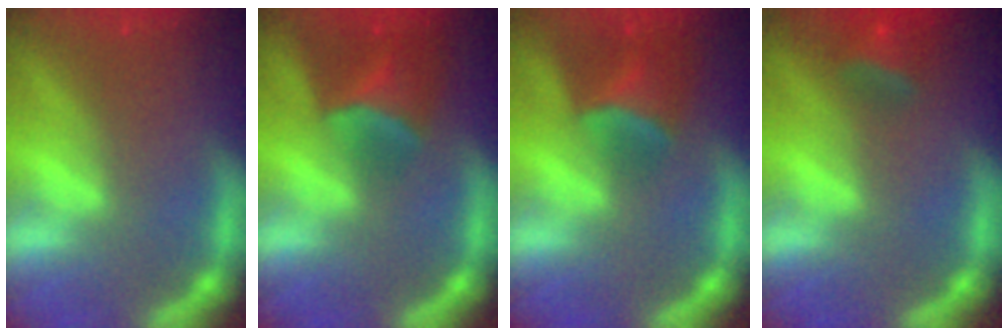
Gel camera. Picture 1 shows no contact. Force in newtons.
{"total": 5.5}
{"total": 5.0}
{"total": 3.4}